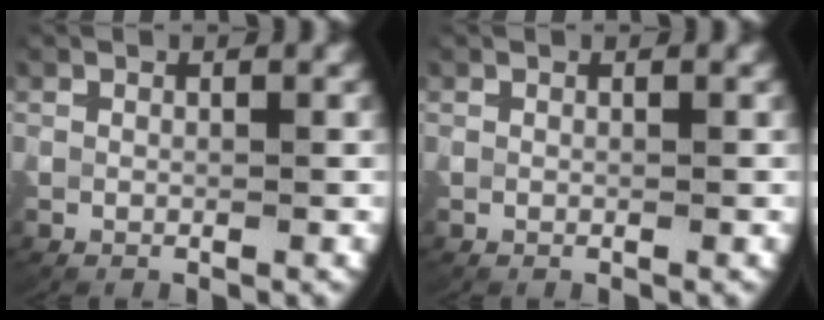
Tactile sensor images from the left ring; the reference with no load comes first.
{"total": 0.0}